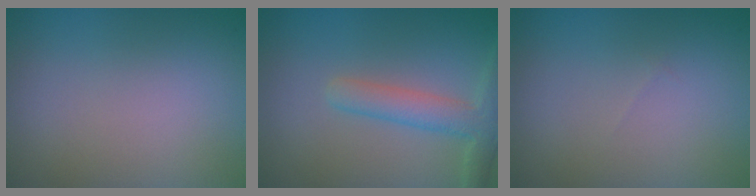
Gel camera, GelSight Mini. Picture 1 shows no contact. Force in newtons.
{"total": 3.7, "press": 3.7, "slide": 0.2}
{"total": 0.0}